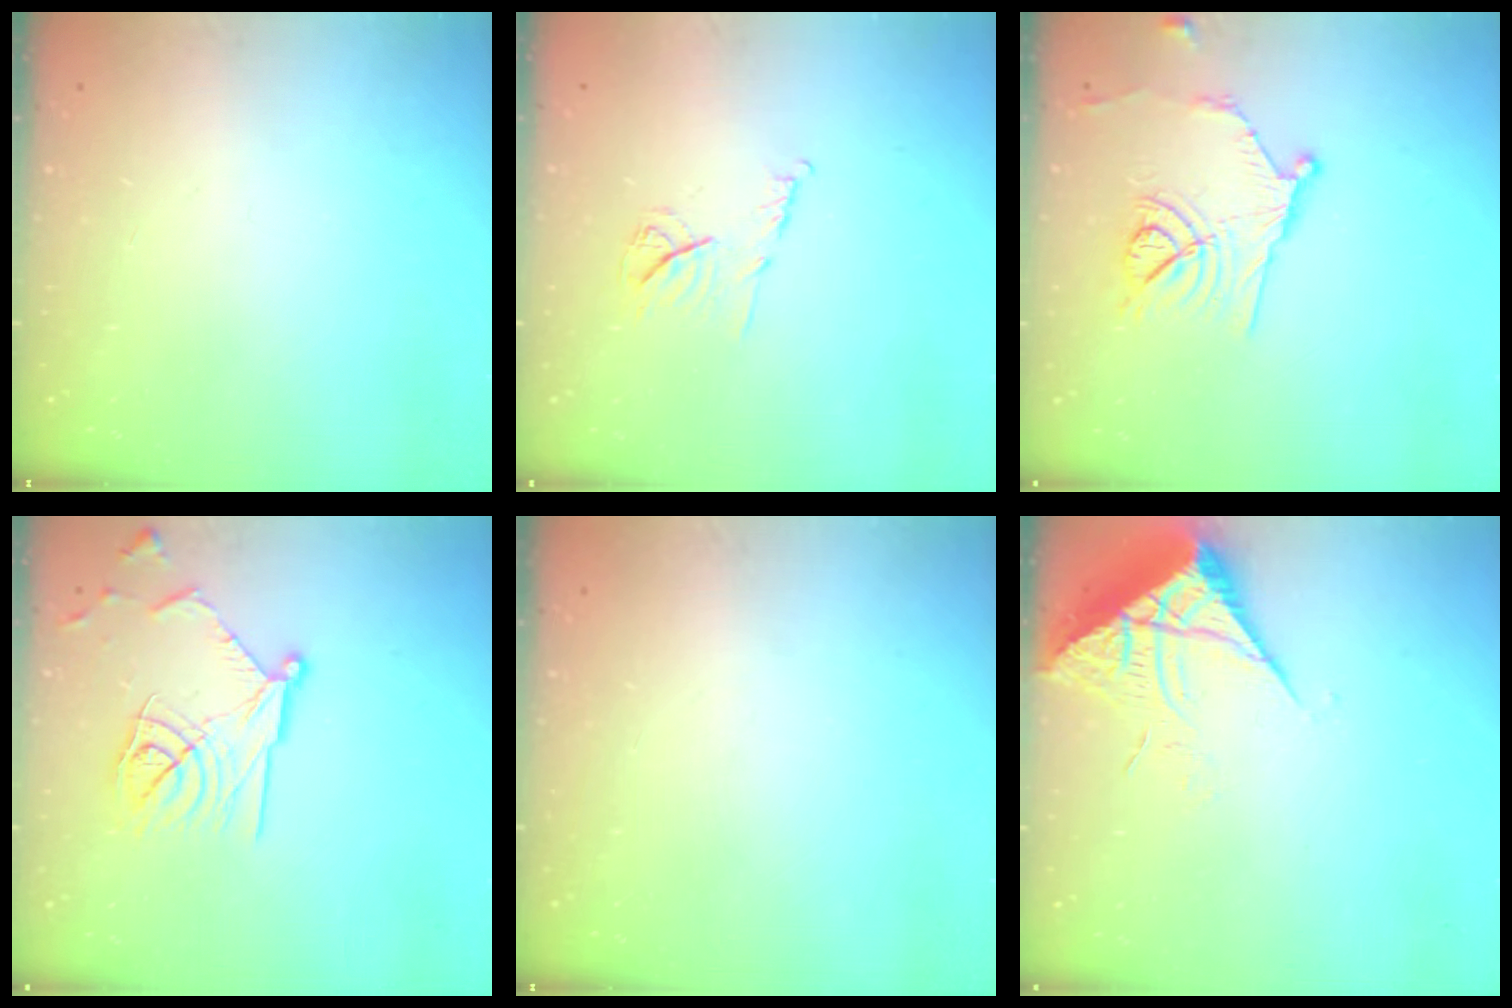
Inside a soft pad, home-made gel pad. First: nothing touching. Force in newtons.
{"total": 7.9, "press": 7.9, "slide": 0.3}
{"total": 13.6, "press": 13.4, "slide": 2.4}
{"total": 16.1, "press": 16.1, "slide": 0.6}
{"total": 0.0}
{"total": 8.0, "press": 8.0, "slide": 0.8}